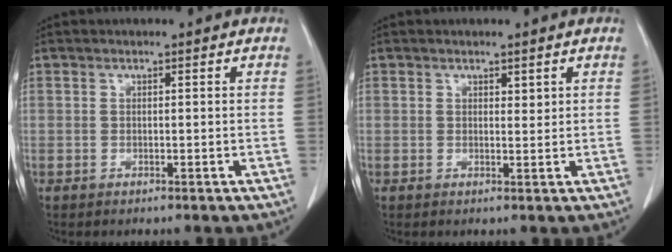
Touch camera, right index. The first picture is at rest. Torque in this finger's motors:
{"motor_torque": [-0.12, 0.12, 0.03, 0.00]}